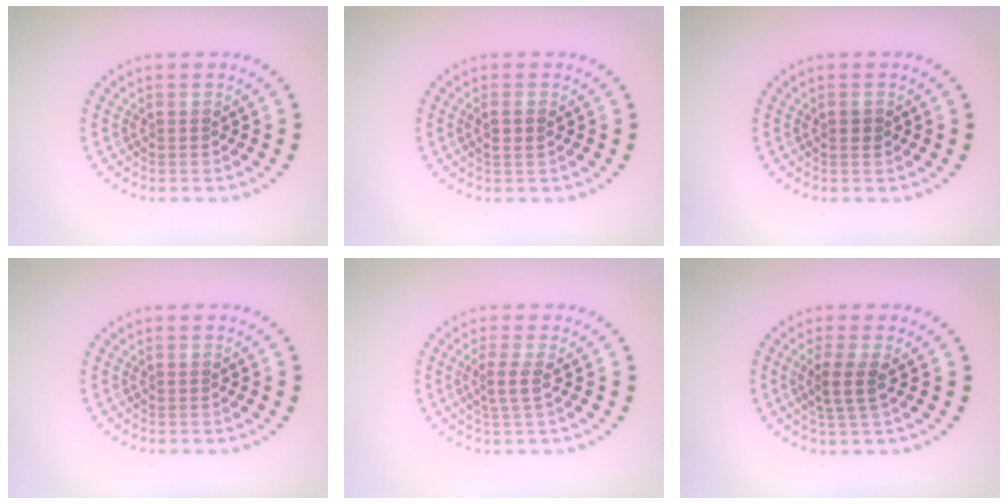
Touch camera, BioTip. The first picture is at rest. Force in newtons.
{"total": 1.1, "press": 1.1, "slide": 0.4}
{"total": 0.8, "press": 0.8, "slide": 0.1}
{"total": 0.0}
{"total": 1.6, "press": 1.2, "slide": 1.1}
{"total": 2.4, "press": 1.9, "slide": 1.4}